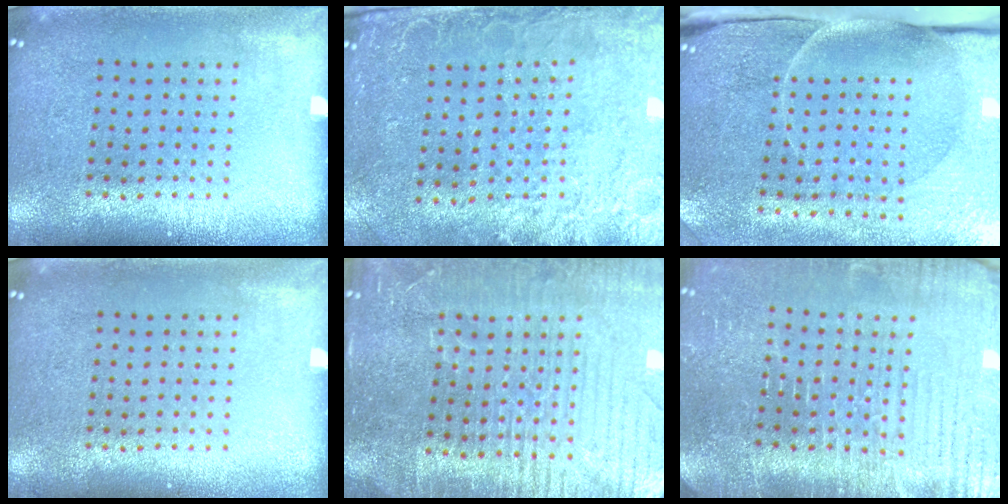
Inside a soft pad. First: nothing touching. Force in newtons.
{"total": 2.6, "press": 2.4, "slide": 1.1}
{"total": 4.9, "press": 3.9, "slide": 2.9}
{"total": 0.0}
{"total": 4.8, "press": 4.5, "slide": 1.7}
{"total": 4.2, "press": 4.0, "slide": 1.2}